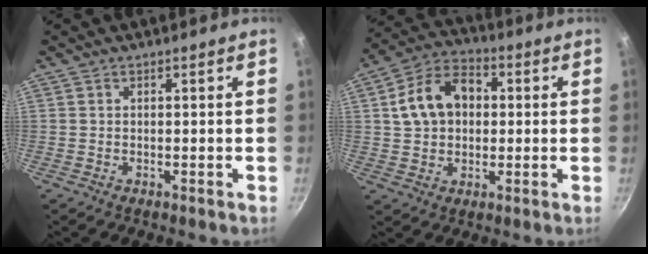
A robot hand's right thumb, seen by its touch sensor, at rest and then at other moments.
{"total": 12.4, "force": [1.9, 9.2, 8.2], "torque": [-0.116, 0.026, 0.020]}